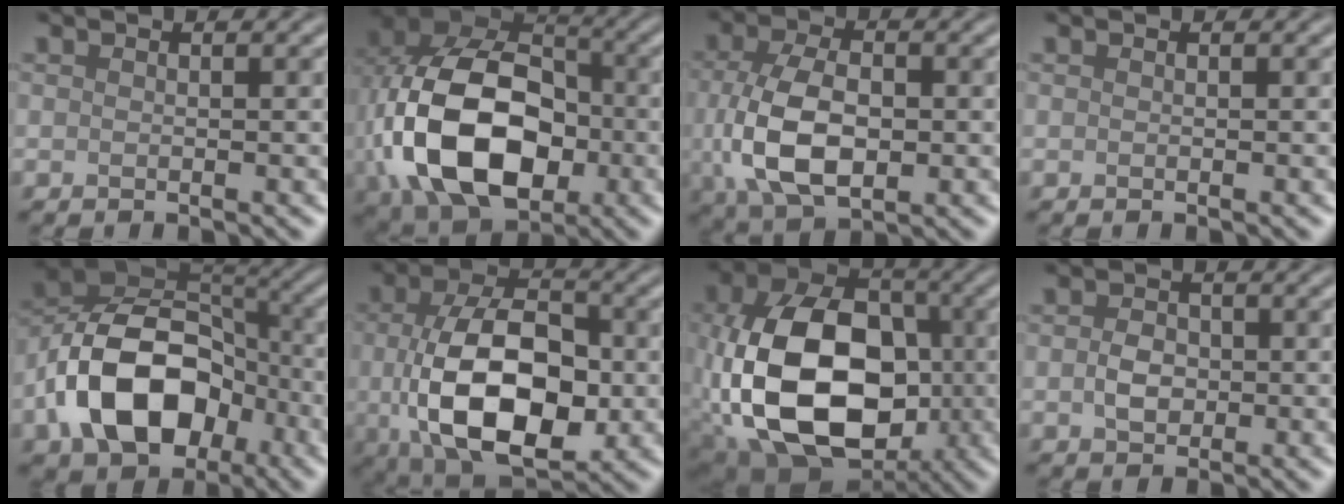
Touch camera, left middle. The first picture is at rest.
{"total": 15.8, "force": [-2.3, 11.0, 11.1], "torque": [-0.238, -0.019, -0.049]}
{"total": 8.1, "force": [-0.7, 5.0, 6.3], "torque": [-0.139, -0.007, -0.009]}
{"total": 0.0}
{"total": 12.2, "force": [-4.4, 8.1, 8.1], "torque": [-0.151, 0.007, -0.089]}
{"total": 12.3, "force": [-1.3, 7.4, 9.8], "torque": [-0.176, -0.015, -0.015]}
{"total": 15.2, "force": [-2.6, 10.6, 10.6], "torque": [-0.211, -0.009, -0.056]}
{"total": 2.2, "force": [-0.2, 1.7, 1.3], "torque": [-0.027, 0.001, -0.007]}